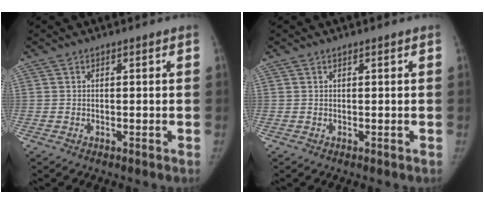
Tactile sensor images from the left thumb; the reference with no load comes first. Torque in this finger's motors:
{"motor_torque": [0.09, 0.01, -0.05, 0.01, 0.01]}